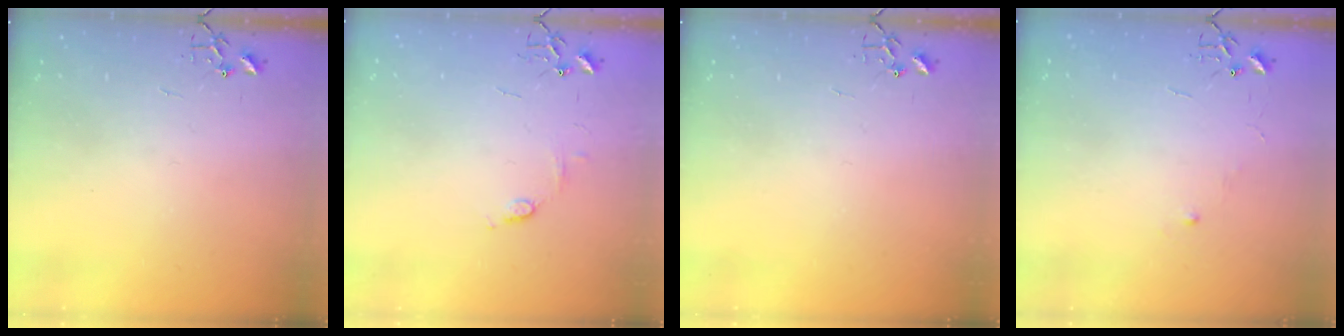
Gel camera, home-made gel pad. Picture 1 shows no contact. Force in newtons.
{"total": 5.7, "press": 5.6, "slide": 0.8}
{"total": 0.0}
{"total": 4.4, "press": 4.4, "slide": 0.6}